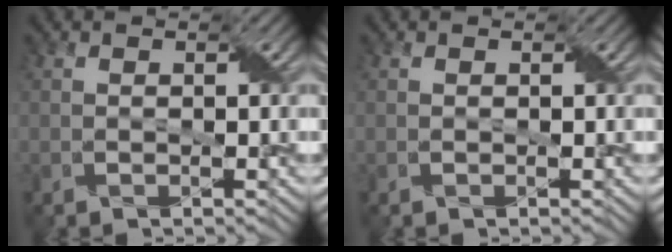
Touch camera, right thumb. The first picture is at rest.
{"total": 0.0}